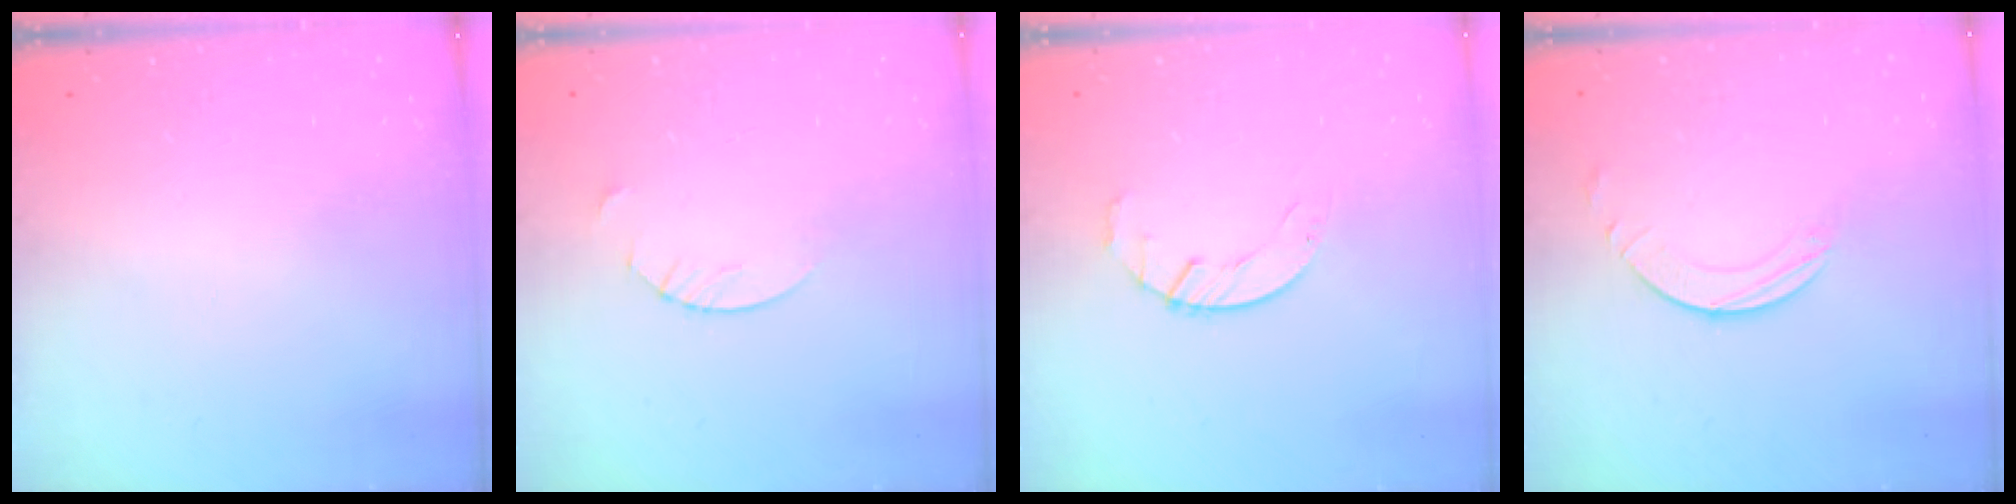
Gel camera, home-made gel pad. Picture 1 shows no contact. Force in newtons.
{"total": 1.8, "press": 1.8, "slide": 0.2}
{"total": 2.1, "press": 2.1, "slide": 0.3}
{"total": 1.6, "press": 1.6, "slide": 0.2}